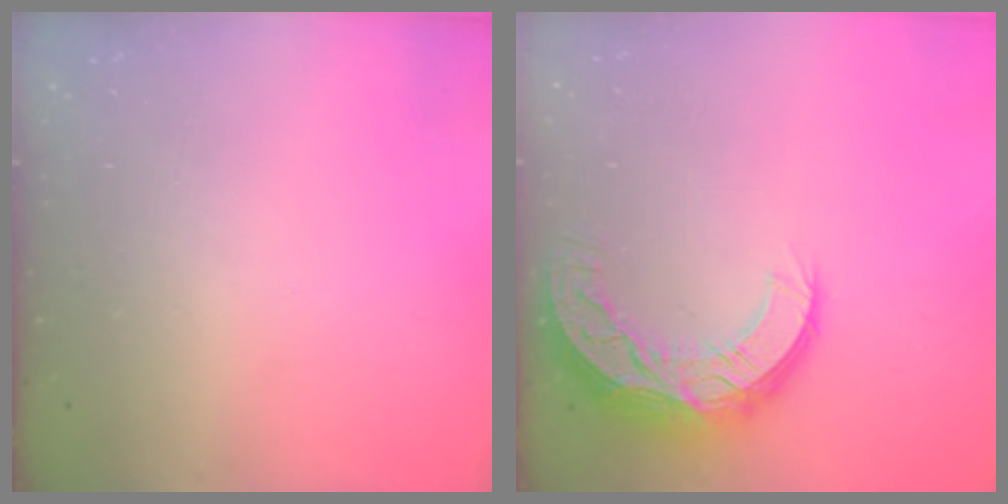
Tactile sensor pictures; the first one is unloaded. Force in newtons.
{"total": 13.1, "press": 13.1, "slide": 0.6}